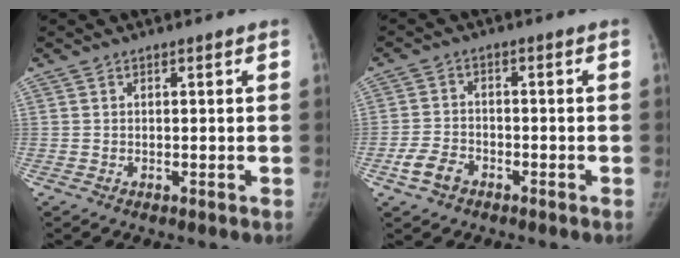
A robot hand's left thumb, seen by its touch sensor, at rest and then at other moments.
{"total": 4.9, "force": [-2.7, 3.3, 2.4], "torque": [-0.045, 0.017, -0.050]}